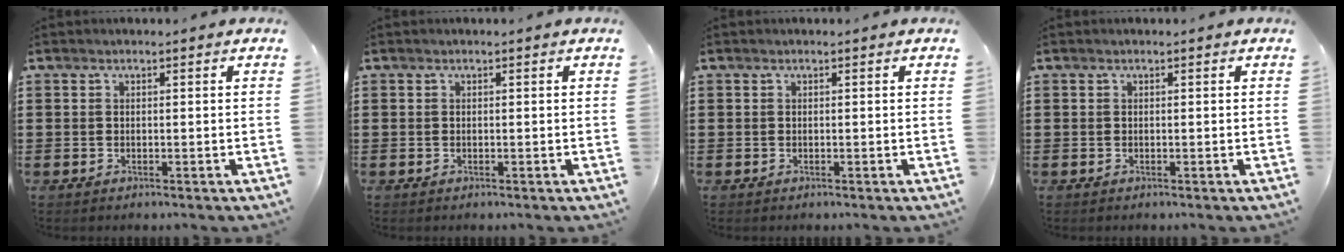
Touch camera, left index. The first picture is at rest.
{"total": 0.0}
{"total": 0.0}
{"total": 0.0}